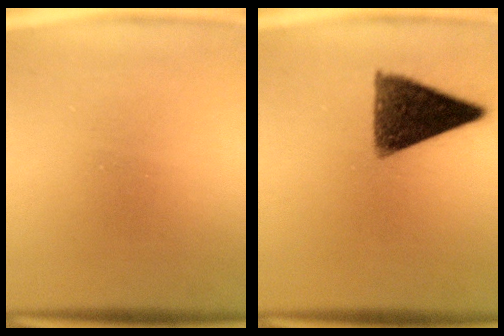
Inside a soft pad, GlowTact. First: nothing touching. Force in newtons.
{"total": 11.7}